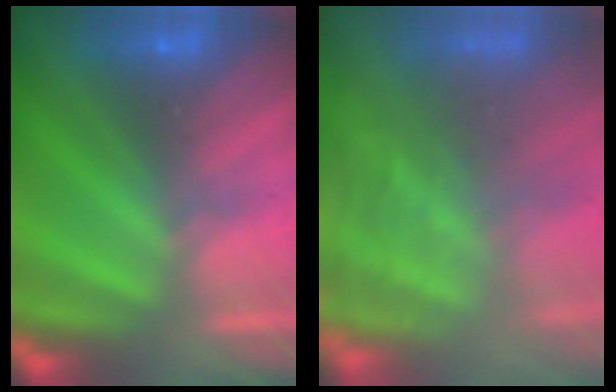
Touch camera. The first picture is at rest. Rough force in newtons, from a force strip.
{"total": 7.5}